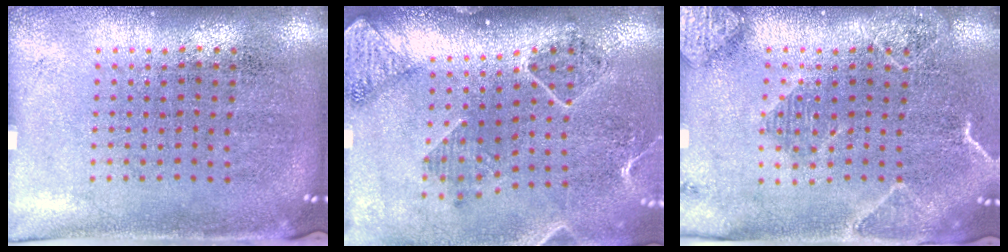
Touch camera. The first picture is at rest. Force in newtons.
{"total": 1.6, "press": 1.6, "slide": 0.1}
{"total": 2.2, "press": 2.1, "slide": 0.8}